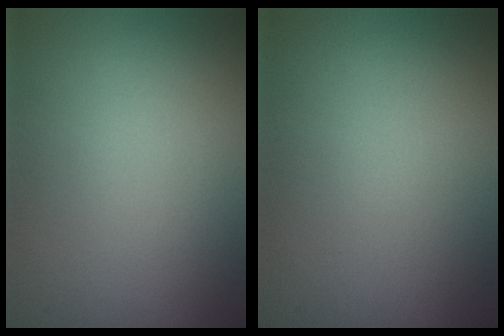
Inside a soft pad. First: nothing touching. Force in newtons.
{"total": 0.0}